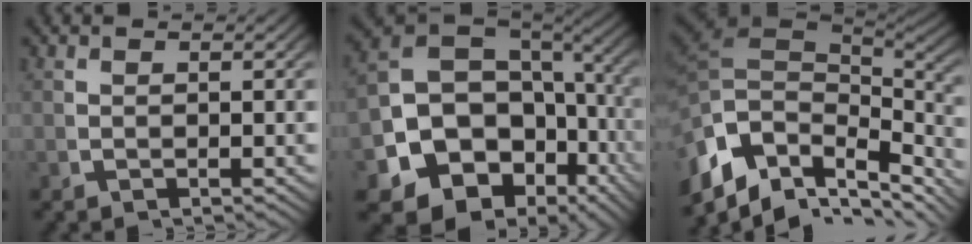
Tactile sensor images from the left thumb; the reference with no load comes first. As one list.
[{"total": 16.9, "force": [-4.4, 12.5, 10.5], "torque": [-0.206, -0.070, -0.043]}, {"total": 13.0, "force": [-2.2, 8.9, 9.2], "torque": [-0.168, -0.040, -0.011]}]